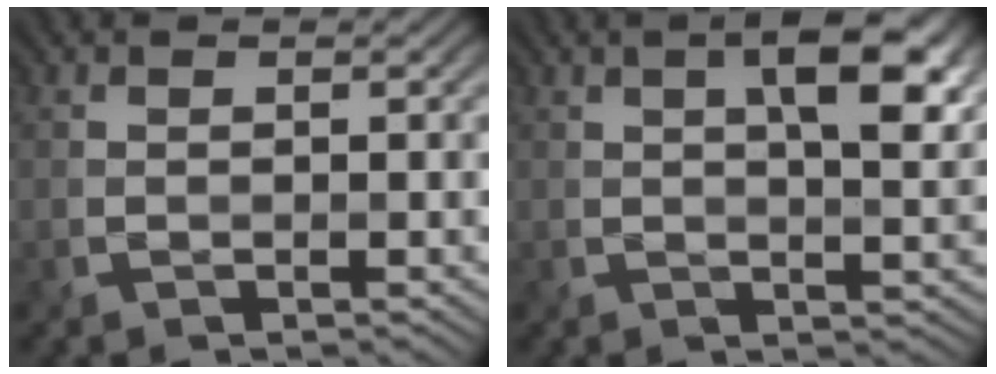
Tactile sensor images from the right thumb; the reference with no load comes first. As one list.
[{"total": 7.5, "force": [2.4, 2.8, 6.6], "torque": [-0.102, 0.004, 0.037]}]